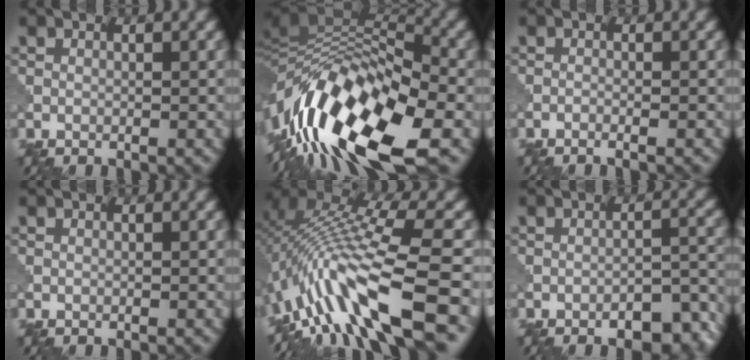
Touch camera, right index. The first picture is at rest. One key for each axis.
{"total": 15.2, "fx": -6.8, "fy": 5.9, "fz": 12.3, "tx": -0.217, "ty": 0.022, "tz": -0.131}
{"total": 0.8, "fx": -0.6, "fy": 0.0, "fz": 0.5, "tx": -0.011, "ty": -0.001, "tz": -0.018}
{"total": 0.0}
{"total": 12.9, "fx": -4.4, "fy": 4.1, "fz": 11.5, "tx": -0.228, "ty": 0.016, "tz": -0.070}
{"total": 5.1, "fx": -3.8, "fy": 1.6, "fz": 2.9, "tx": -0.040, "ty": 0.009, "tz": -0.049}